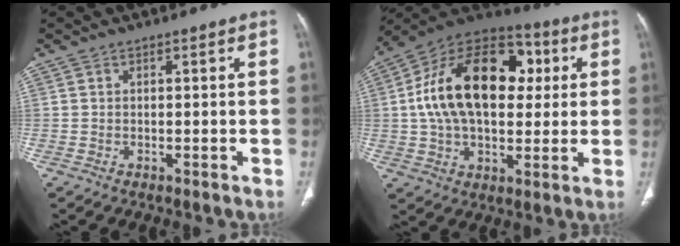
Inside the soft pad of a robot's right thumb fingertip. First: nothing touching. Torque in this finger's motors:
{"motor_torque": [2.27, 2.61, 2.10, 0.21, 0.29]}